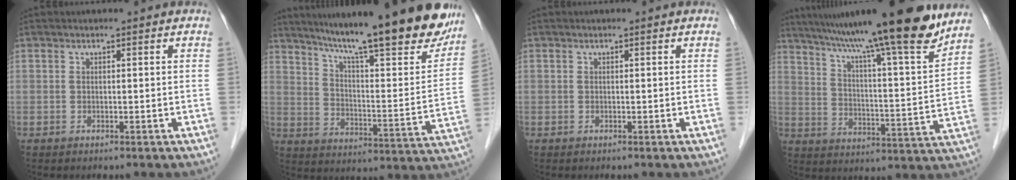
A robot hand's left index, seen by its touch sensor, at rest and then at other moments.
{"total": 25.6, "force": [21.5, 2.9, 13.6], "torque": [-0.211, -0.045, 0.292]}
{"total": 0.0}
{"total": 23.3, "force": [19.3, 0.0, 13.2], "torque": [-0.213, -0.018, 0.285]}